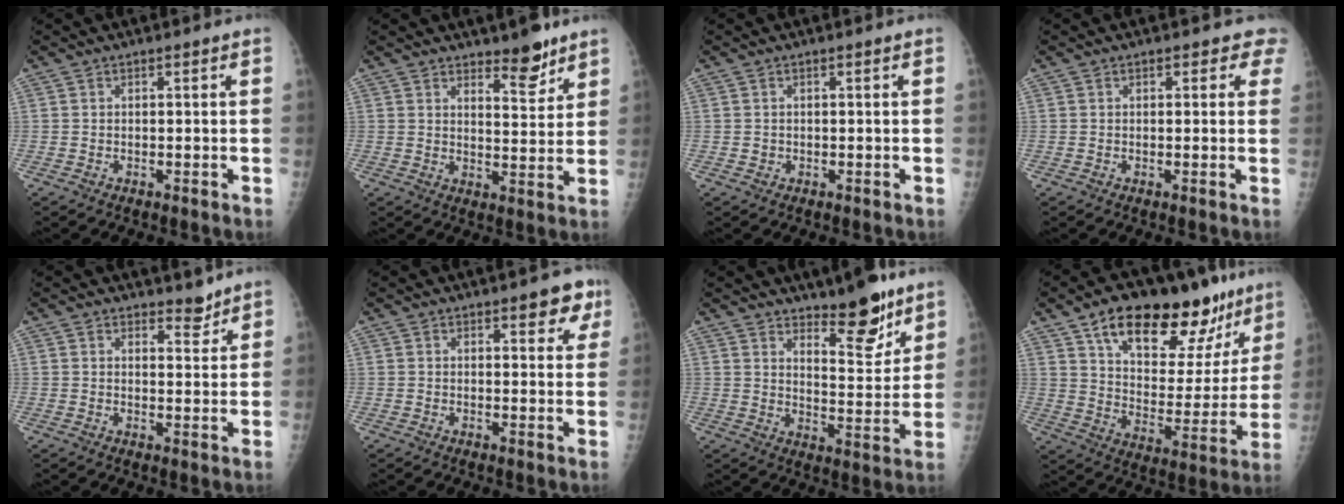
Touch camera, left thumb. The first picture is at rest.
{"total": 6.4, "force": [4.9, 2.2, 3.6], "torque": [-0.029, -0.039, 0.071]}
{"total": 0.5, "force": [-0.1, 0.5, 0.0], "torque": [0.007, 0.002, -0.002]}
{"total": 2.7, "force": [1.8, 1.6, 1.2], "torque": [0.018, -0.002, 0.012]}
{"total": 3.2, "force": [2.8, 1.2, 1.0], "torque": [0.000, -0.023, 0.041]}
{"total": 5.6, "force": [3.2, 2.5, 3.9], "torque": [-0.016, -0.012, 0.033]}
{"total": 11.3, "force": [8.2, 3.7, 6.8], "torque": [-0.070, -0.068, 0.132]}
{"total": 25.7, "force": [16.2, 11.8, 16.1], "torque": [-0.191, -0.047, 0.249]}